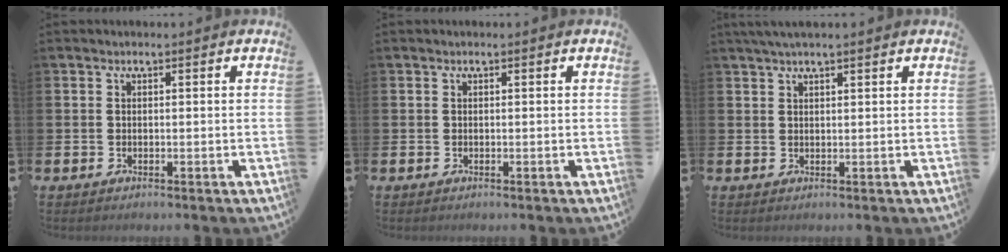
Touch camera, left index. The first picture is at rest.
{"total": 0.0}
{"total": 2.2, "force": [1.8, 0.2, 1.3], "torque": [-0.027, 0.004, 0.032]}